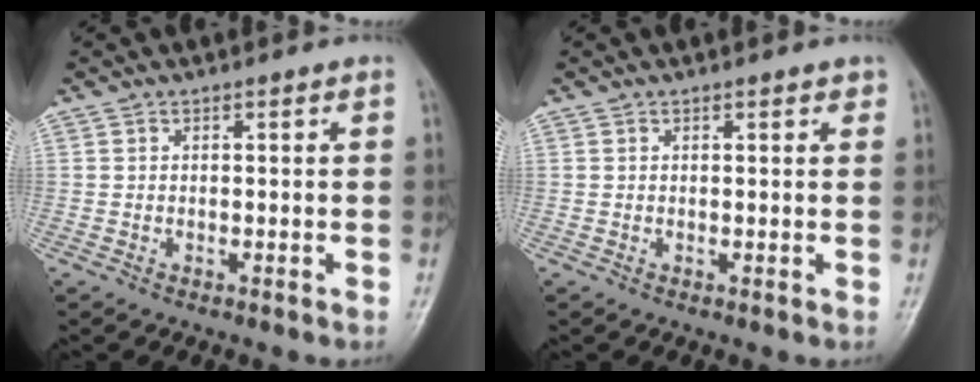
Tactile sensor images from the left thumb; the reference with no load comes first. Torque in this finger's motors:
{"motor_torque": [-0.09, 0.01, -0.24, -0.01, 0.03]}